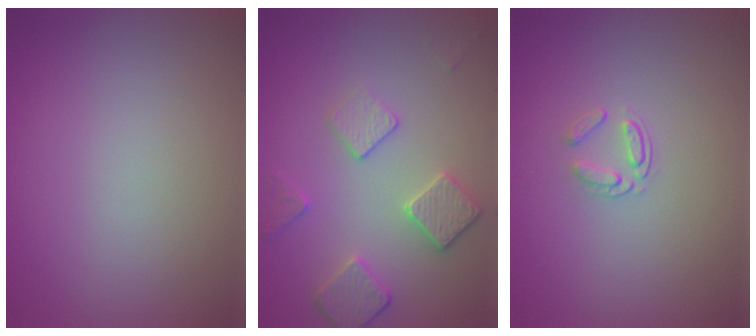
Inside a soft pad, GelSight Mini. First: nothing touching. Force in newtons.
{"total": 3.5, "press": 3.1, "slide": 1.7}
{"total": 1.4, "press": 0.9, "slide": 1.1}